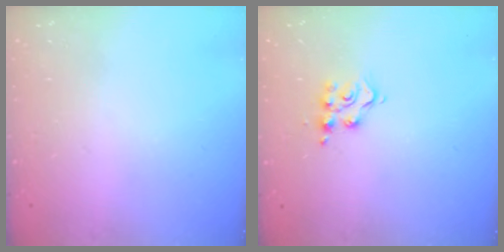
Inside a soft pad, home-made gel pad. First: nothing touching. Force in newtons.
{"total": 8.7, "press": 8.6, "slide": 0.4}